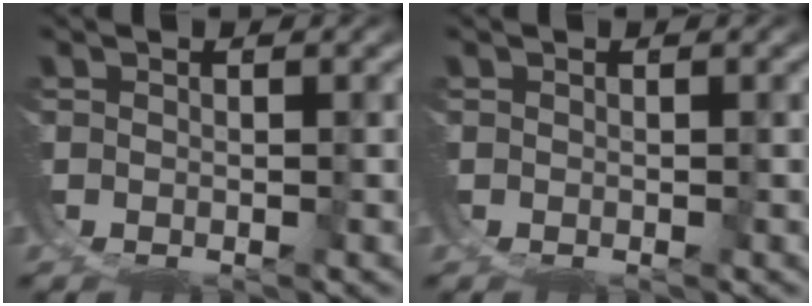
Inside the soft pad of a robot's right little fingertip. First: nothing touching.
{"total": 0.0}